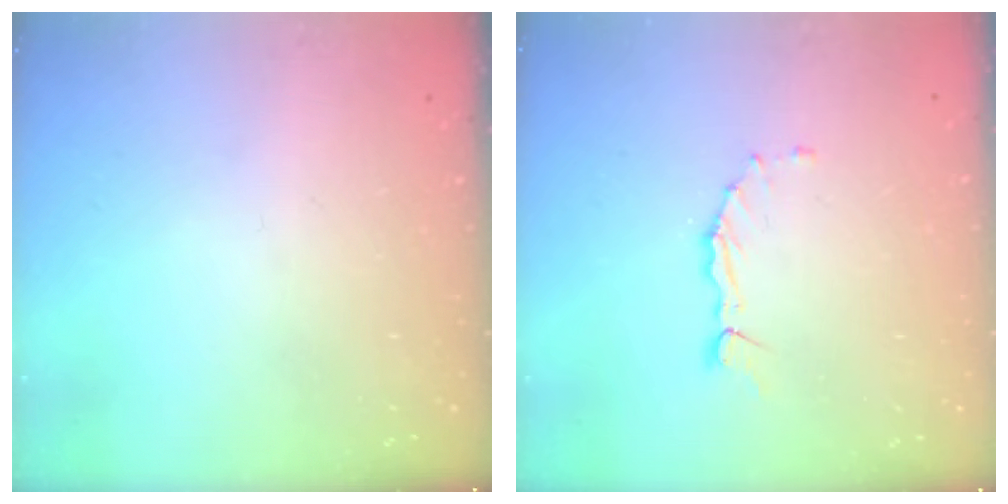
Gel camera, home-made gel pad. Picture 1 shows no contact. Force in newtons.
{"total": 1.6, "press": 1.5, "slide": 0.2}